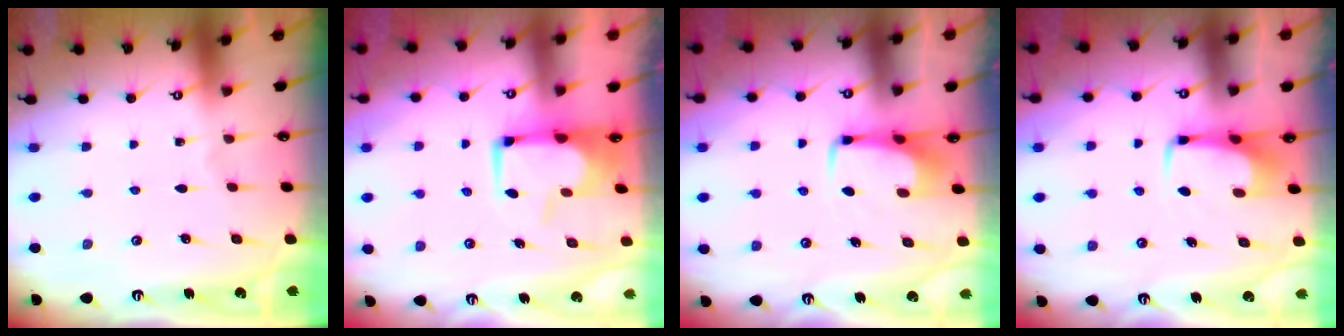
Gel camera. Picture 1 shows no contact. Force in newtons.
{"total": 4.2, "press": 4.2, "slide": 0.5}
{"total": 3.8, "press": 3.8, "slide": 0.3}
{"total": 3.8, "press": 3.8, "slide": 0.3}